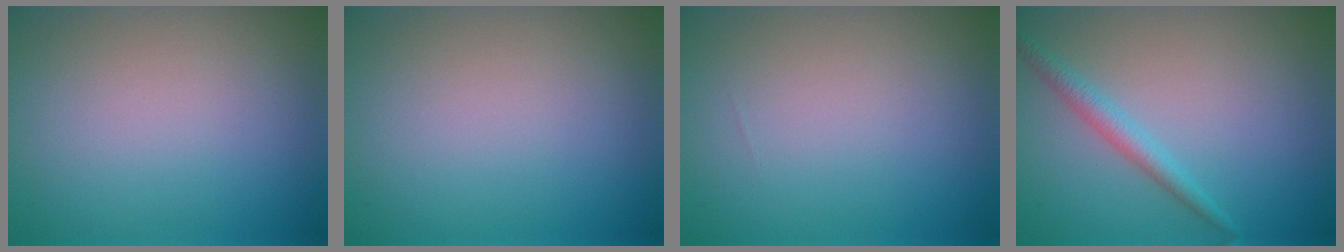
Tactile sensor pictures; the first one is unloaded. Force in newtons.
{"total": 0.0}
{"total": 0.0}
{"total": 2.0, "press": 2.0, "slide": 0.1}